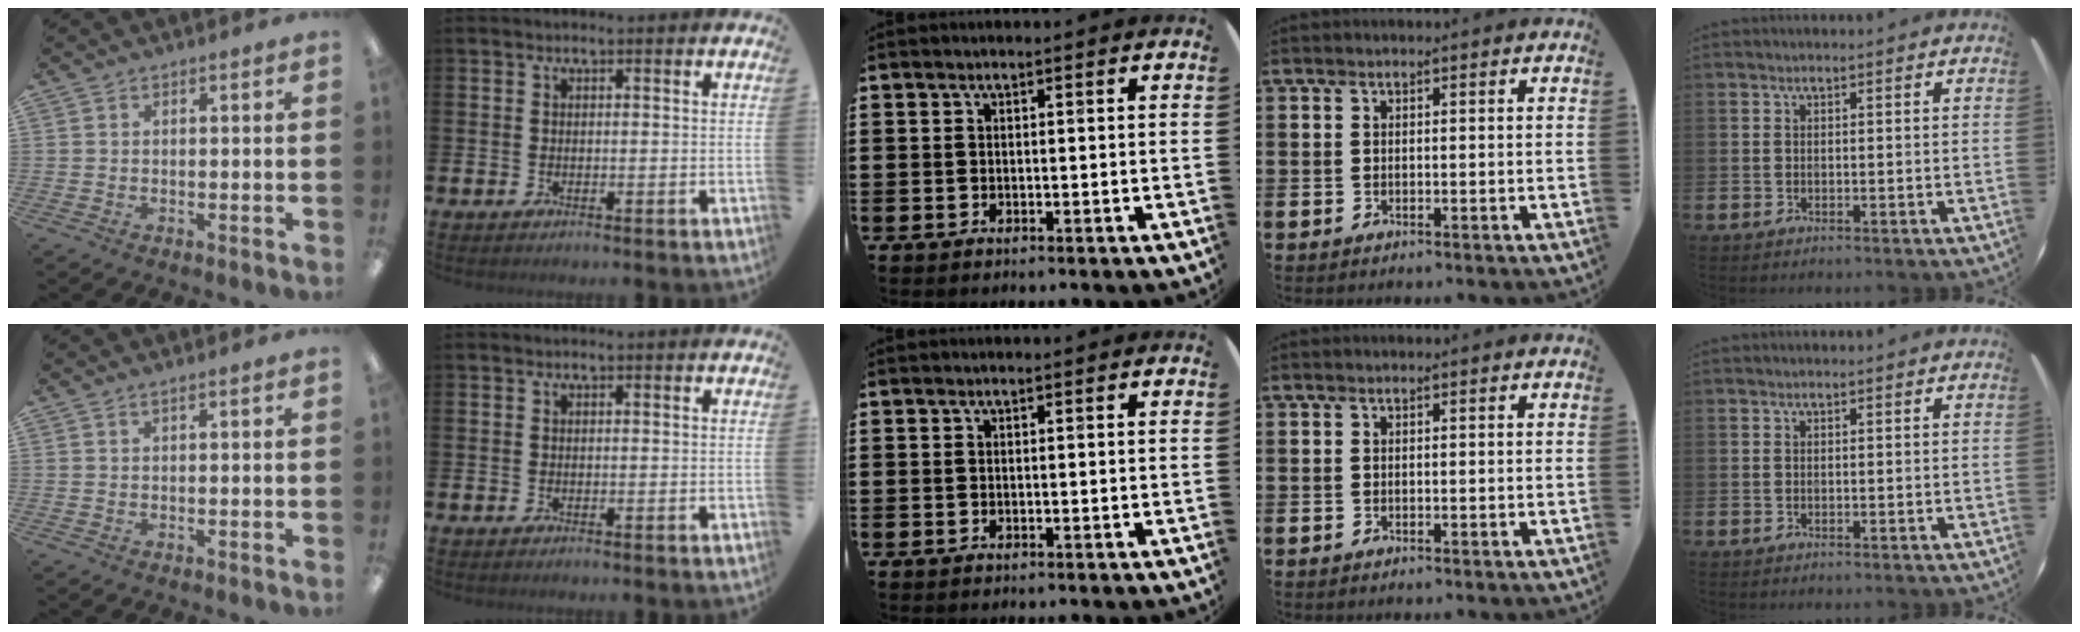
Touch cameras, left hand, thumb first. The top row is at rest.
{"thumb": {"total": 0.7, "force": [0.4, 0.0, 0.6], "torque": [-0.013, 0.001, 0.007]}}